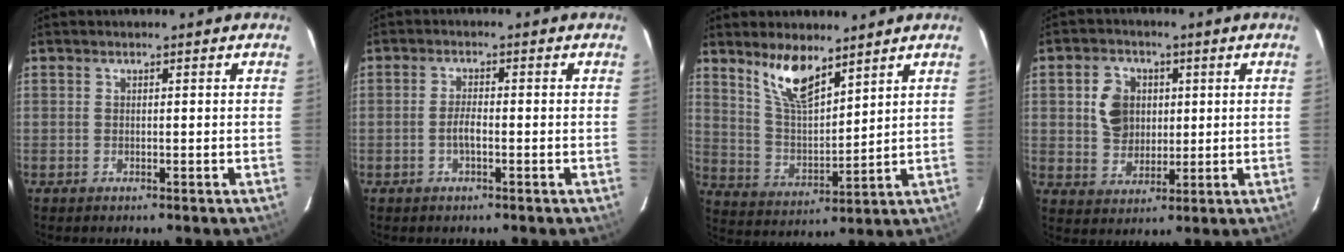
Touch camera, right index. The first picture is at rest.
{"total": 2.2, "force": [-0.8, 0.6, 2.0], "torque": [-0.041, 0.003, -0.016]}
{"total": 10.1, "force": [7.3, 3.0, 6.2], "torque": [-0.113, 0.000, 0.150]}
{"total": 7.7, "force": [1.6, 6.4, 3.9], "torque": [-0.077, 0.016, 0.036]}